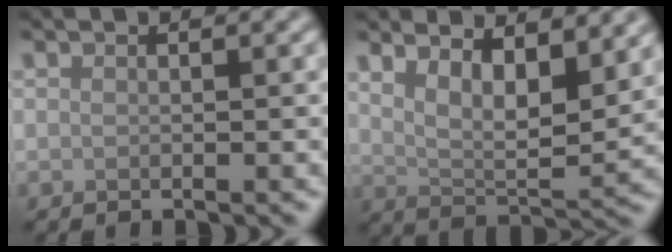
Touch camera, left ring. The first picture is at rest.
{"total": 7.2, "force": [3.7, 2.6, 5.5], "torque": [-0.095, -0.005, 0.067]}